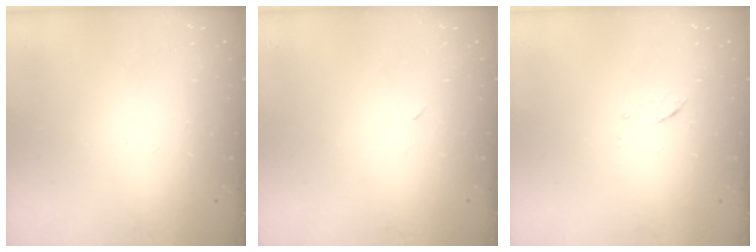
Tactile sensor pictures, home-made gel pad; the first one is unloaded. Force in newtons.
{"total": 2.3, "press": 2.0, "slide": 1.2}
{"total": 6.0, "press": 6.0, "slide": 0.4}